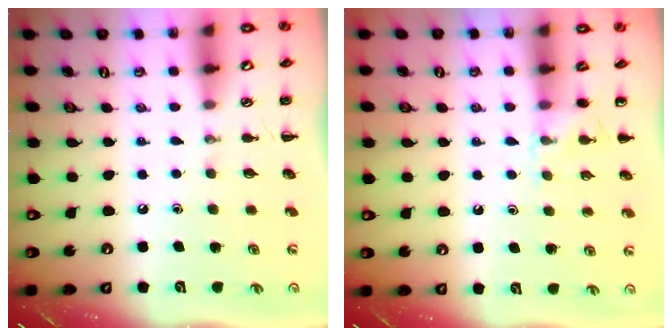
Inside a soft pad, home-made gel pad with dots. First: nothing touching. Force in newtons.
{"total": 7.4, "press": 7.1, "slide": 2.2}